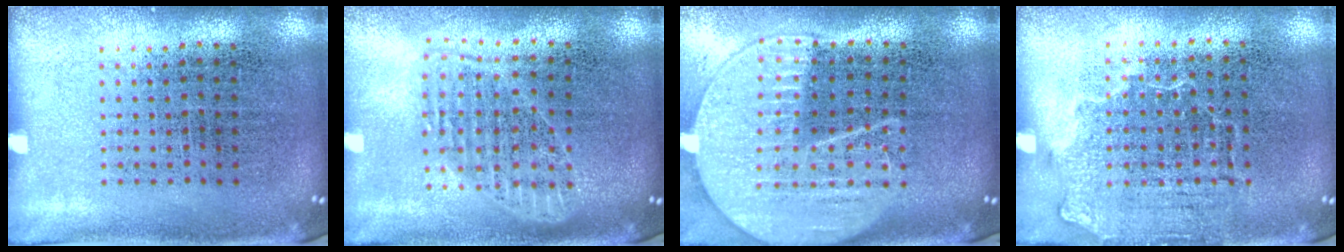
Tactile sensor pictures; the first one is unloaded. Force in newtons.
{"total": 1.8, "press": 1.5, "slide": 0.9}
{"total": 2.0, "press": 1.8, "slide": 0.9}
{"total": 1.5, "press": 1.2, "slide": 0.8}